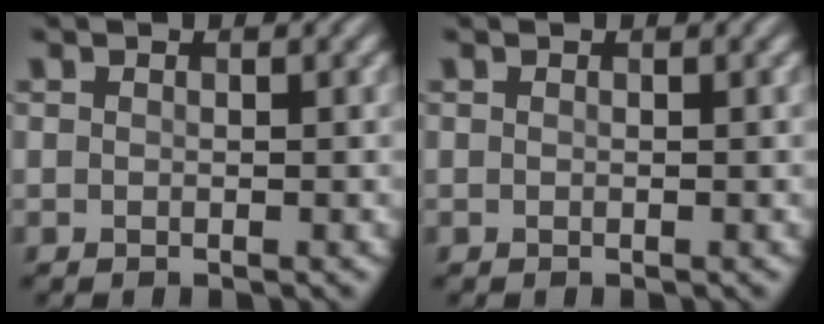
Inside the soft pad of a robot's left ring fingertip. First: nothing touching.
{"total": 0.0}